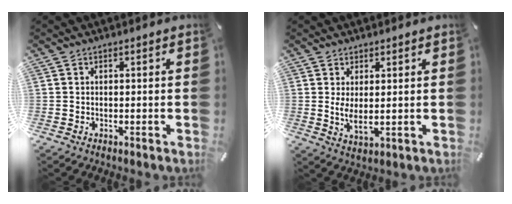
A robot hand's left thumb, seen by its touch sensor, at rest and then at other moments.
{"total": 4.4, "force": [0.9, 1.5, 4.0], "torque": [-0.082, -0.007, 0.012]}